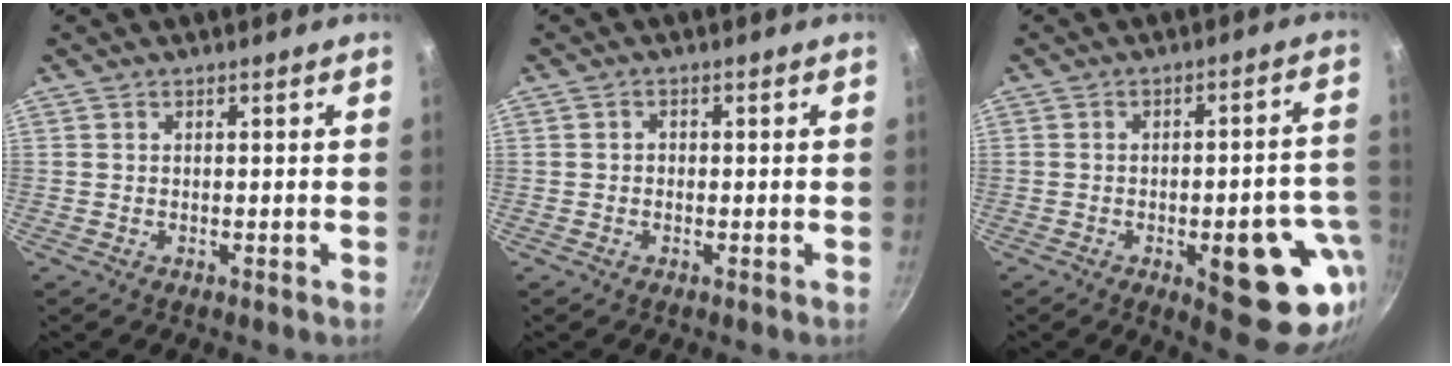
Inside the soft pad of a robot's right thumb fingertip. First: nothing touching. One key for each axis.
{"total": 1.0, "fx": -0.3, "fy": 0.8, "fz": 0.4, "tx": -0.005, "ty": 0.005, "tz": -0.007}
{"total": 17.1, "fx": -5.5, "fy": 6.7, "fz": 14.7, "tx": -0.132, "ty": 0.022, "tz": -0.065}